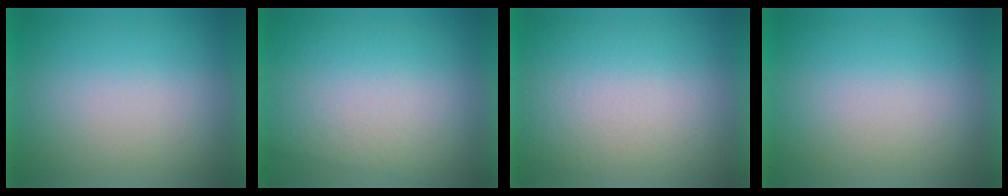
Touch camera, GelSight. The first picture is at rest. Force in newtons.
{"total": 3.0}
{"total": 1.4}
{"total": 0.0}